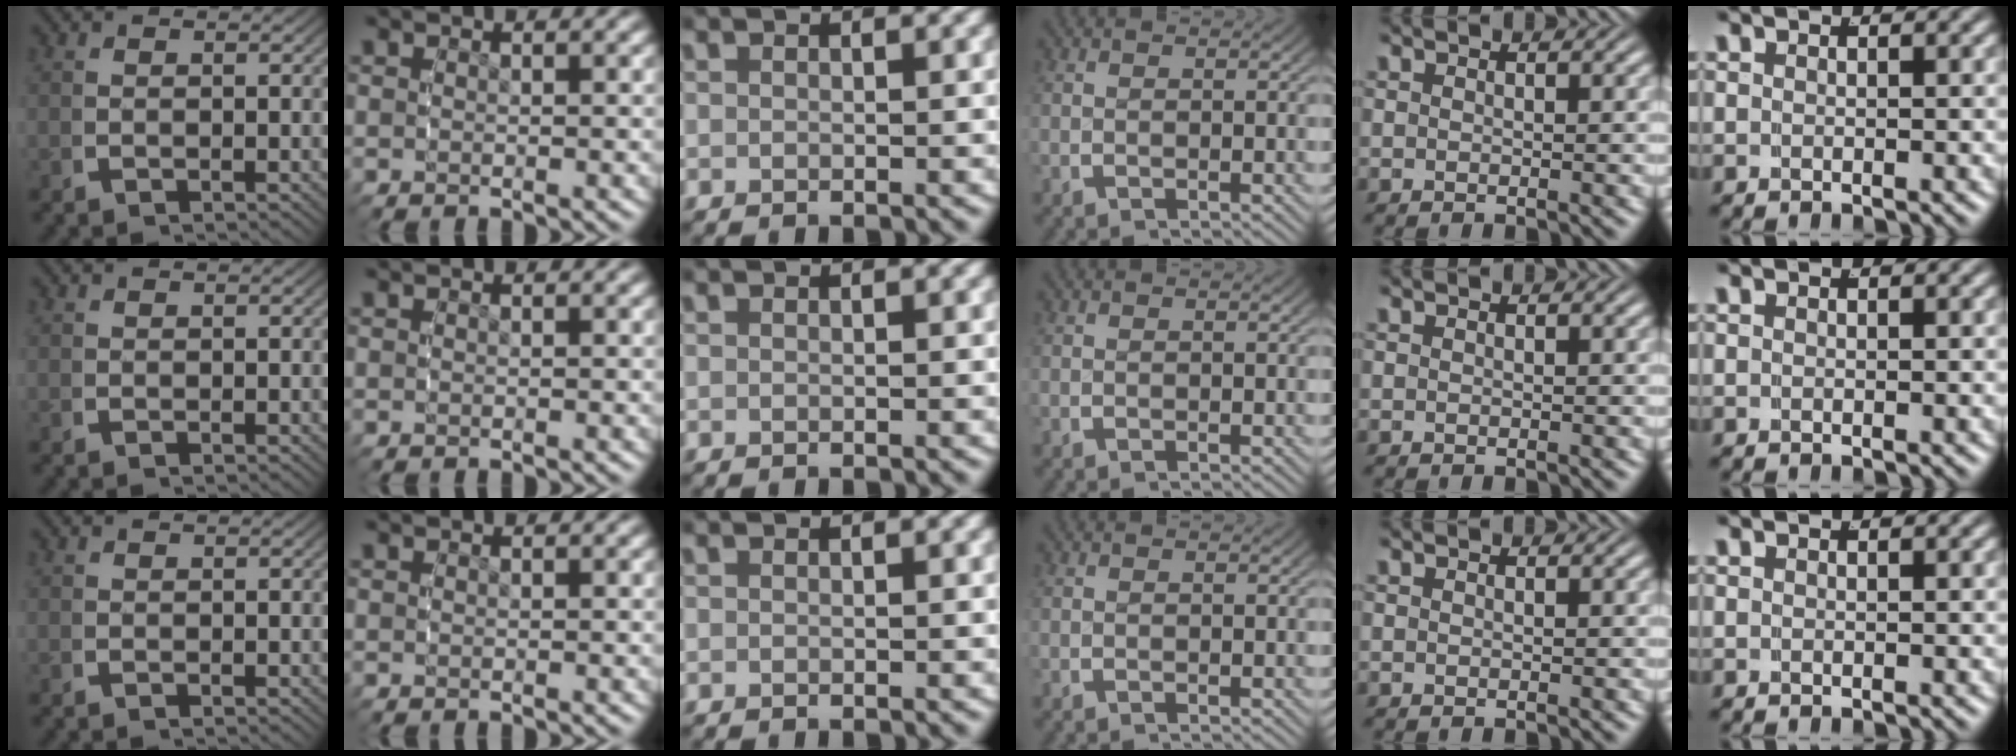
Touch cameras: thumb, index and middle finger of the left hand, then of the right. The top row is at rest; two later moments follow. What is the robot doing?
{"motion": "grasp_and_lifting", "object": "dispenser bottle"}